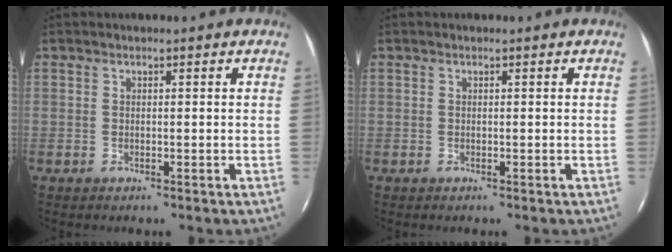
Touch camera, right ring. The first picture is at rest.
{"total": 0.0}